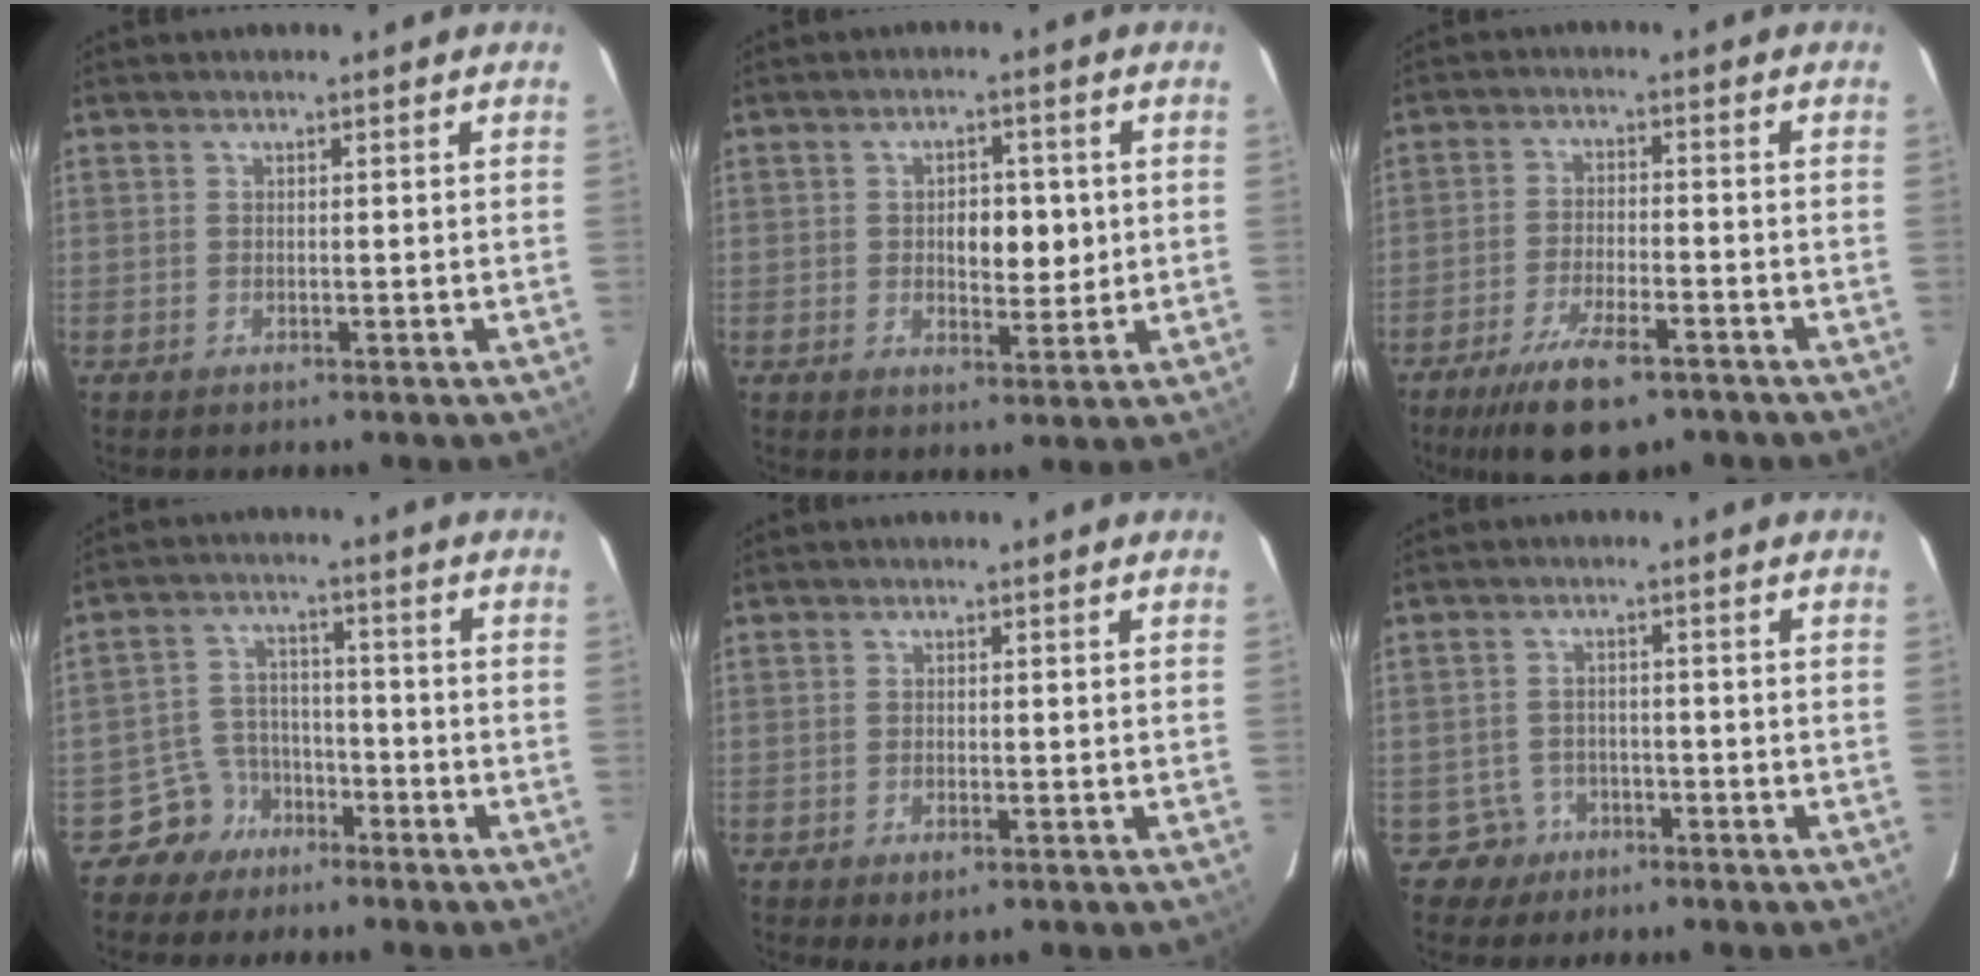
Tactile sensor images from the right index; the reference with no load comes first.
{"total": 5.5, "force": [0.4, 2.9, 4.6], "torque": [-0.065, 0.004, 0.011]}
{"total": 9.6, "force": [-6.6, 2.4, 6.5], "torque": [-0.120, -0.017, -0.107]}
{"total": 5.6, "force": [-3.7, 4.2, 0.1], "torque": [0.002, 0.012, -0.061]}
{"total": 1.9, "force": [-0.8, 0.8, 1.5], "torque": [-0.026, -0.004, -0.003]}
{"total": 3.6, "force": [-1.8, 3.0, -0.8], "torque": [0.017, 0.014, -0.026]}